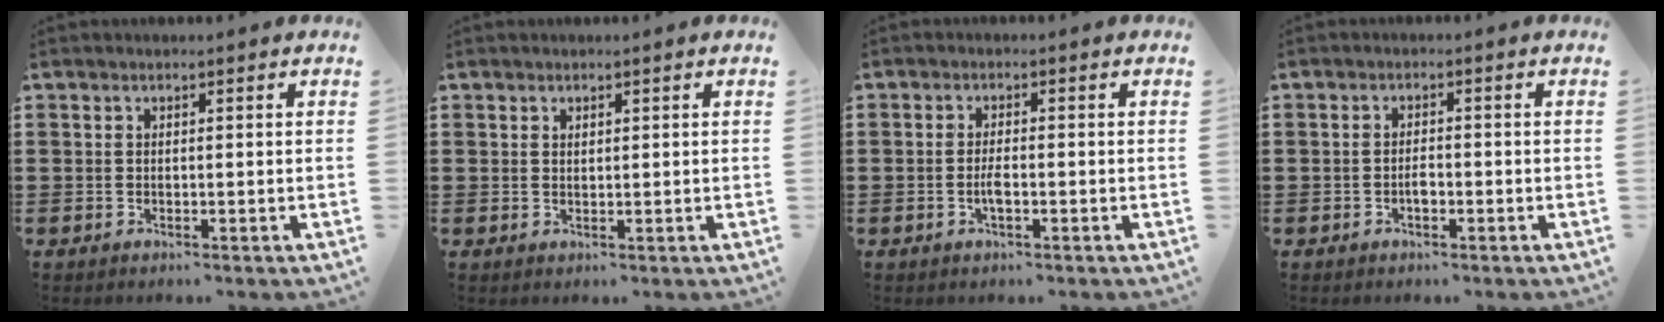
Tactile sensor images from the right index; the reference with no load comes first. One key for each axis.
{"total": 0.7, "fx": 0.6, "fy": 0.4, "fz": 0.1, "tx": -0.004, "ty": 0.001, "tz": 0.012}
{"total": 2.3, "fx": -0.7, "fy": 0.6, "fz": 2.1, "tx": -0.046, "ty": 0.000, "tz": -0.016}
{"total": 1.7, "fx": -0.8, "fy": 0.7, "fz": 1.4, "tx": -0.027, "ty": 0.002, "tz": -0.014}